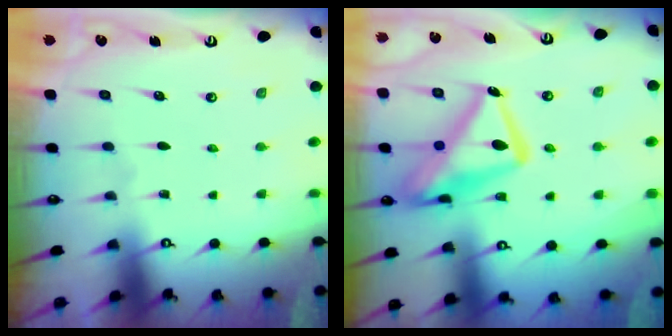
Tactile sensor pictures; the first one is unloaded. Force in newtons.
{"total": 20.1, "press": 20.0, "slide": 1.6}